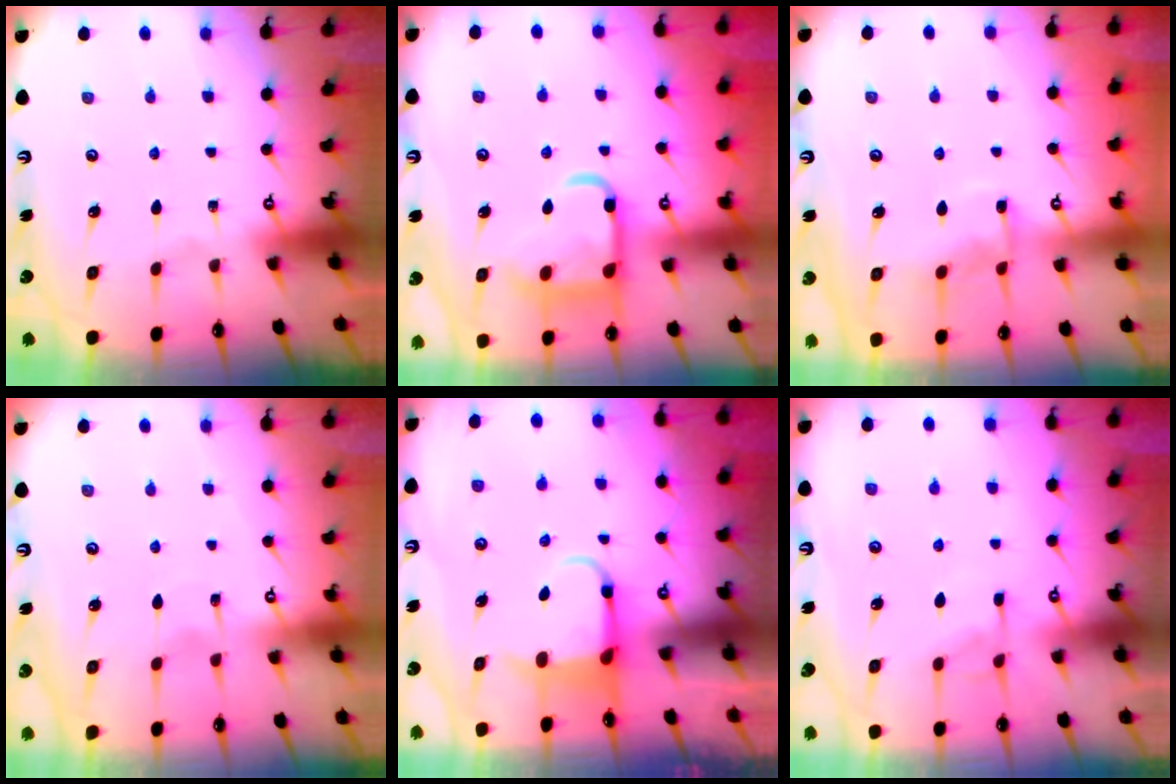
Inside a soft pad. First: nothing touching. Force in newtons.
{"total": 14.0, "press": 14.0, "slide": 1.0}
{"total": 7.2, "press": 7.2, "slide": 0.8}
{"total": 4.8, "press": 4.7, "slide": 0.5}
{"total": 4.1, "press": 4.1, "slide": 0.8}
{"total": 5.9, "press": 5.8, "slide": 0.7}